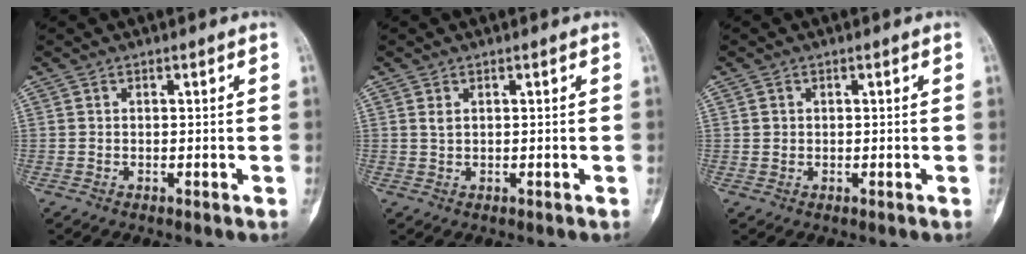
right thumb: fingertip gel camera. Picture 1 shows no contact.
{"total": 1.0, "force": [0.4, 0.6, 0.7], "torque": [-0.013, 0.004, 0.012]}
{"total": 1.0, "force": [0.2, 0.9, 0.3], "torque": [-0.001, 0.002, 0.005]}